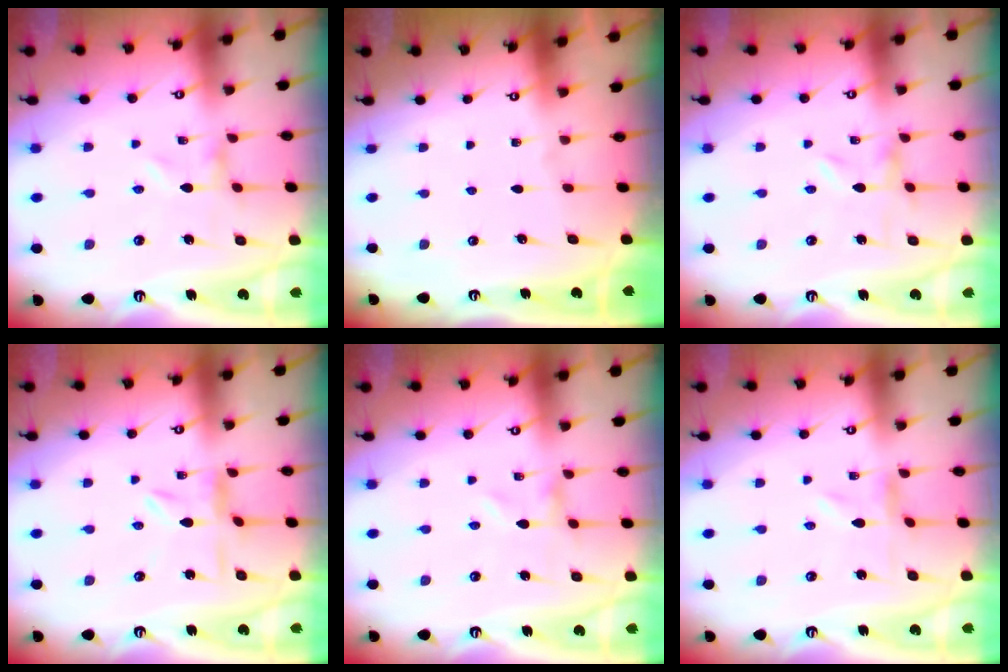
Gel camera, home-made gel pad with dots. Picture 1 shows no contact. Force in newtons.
{"total": 0.0}
{"total": 0.0}
{"total": 1.3, "press": 1.2, "slide": 0.2}
{"total": 0.0}
{"total": 0.0}